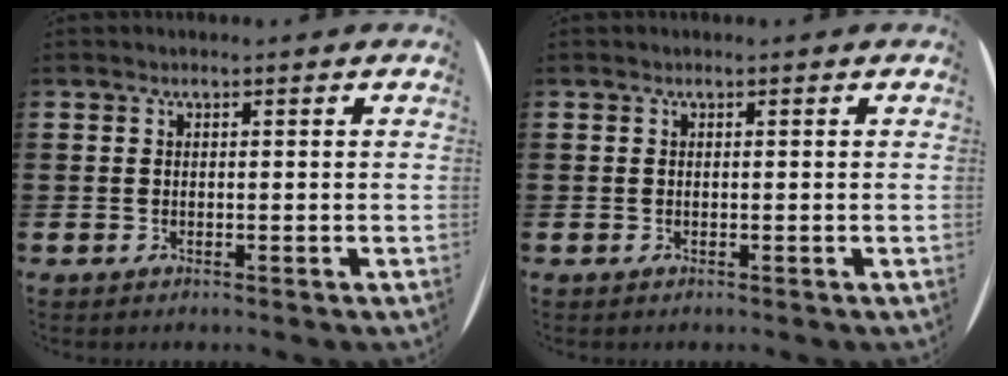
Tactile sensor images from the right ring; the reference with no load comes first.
{"total": 0.0}